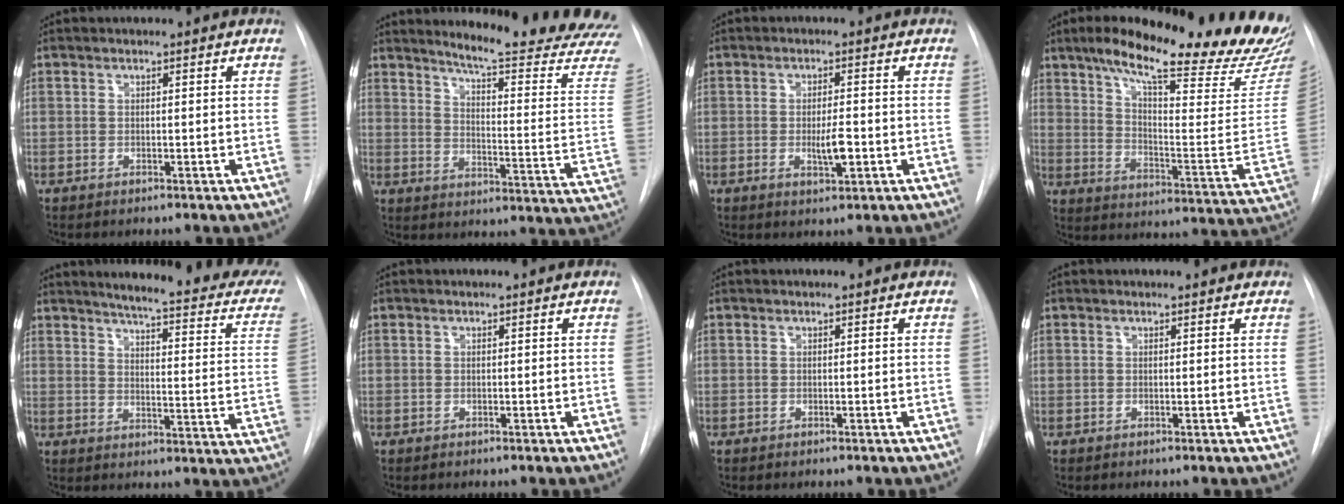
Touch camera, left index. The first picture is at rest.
{"total": 21.8, "force": [20.1, -0.6, 8.5], "torque": [-0.120, -0.141, 0.238]}
{"total": 4.0, "force": [-1.8, 0.8, 3.5], "torque": [-0.061, -0.008, -0.021]}
{"total": 27.6, "force": [22.3, 4.3, 15.7], "torque": [-0.220, -0.069, 0.289]}
{"total": 22.9, "force": [19.7, 2.4, 11.5], "torque": [-0.151, -0.073, 0.221]}
{"total": 0.0}
{"total": 0.0}
{"total": 0.0}